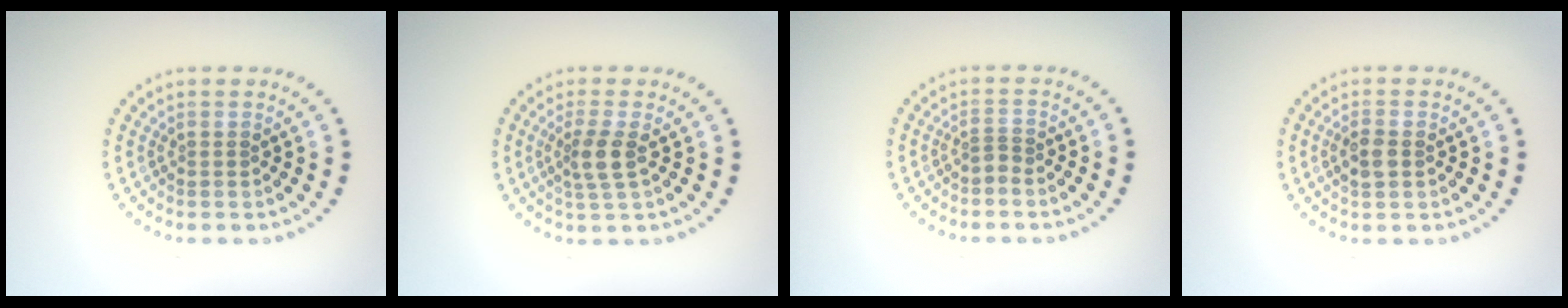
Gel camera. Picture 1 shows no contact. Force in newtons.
{"total": 2.4, "press": 1.9, "slide": 1.4}
{"total": 0.8, "press": 0.5, "slide": 0.7}
{"total": 1.9, "press": 1.9, "slide": 0.3}